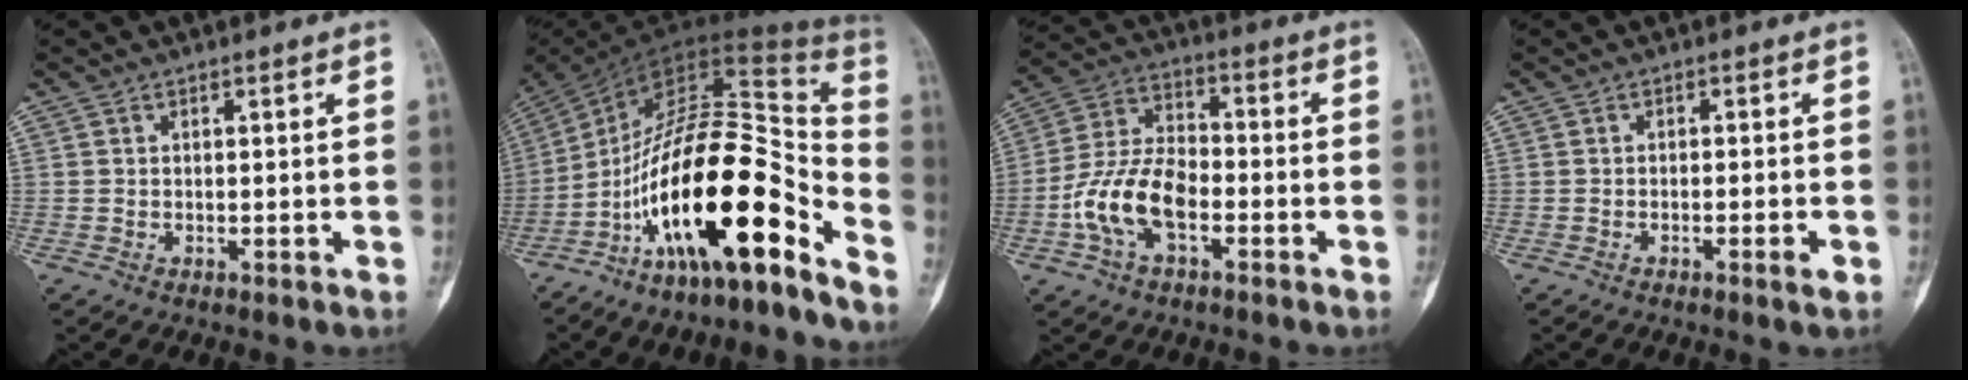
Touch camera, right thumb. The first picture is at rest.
{"total": 23.6, "force": [-13.6, 7.4, 17.8], "torque": [-0.270, 0.123, -0.223]}
{"total": 12.6, "force": [-4.1, 7.0, 9.7], "torque": [-0.190, 0.036, -0.081]}
{"total": 2.1, "force": [-1.0, 0.2, 1.9], "torque": [-0.037, 0.002, -0.017]}